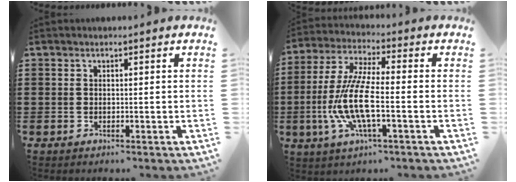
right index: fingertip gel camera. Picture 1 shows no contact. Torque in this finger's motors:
{"motor_torque": [2.14, 0.00, 1.05, 0.21]}